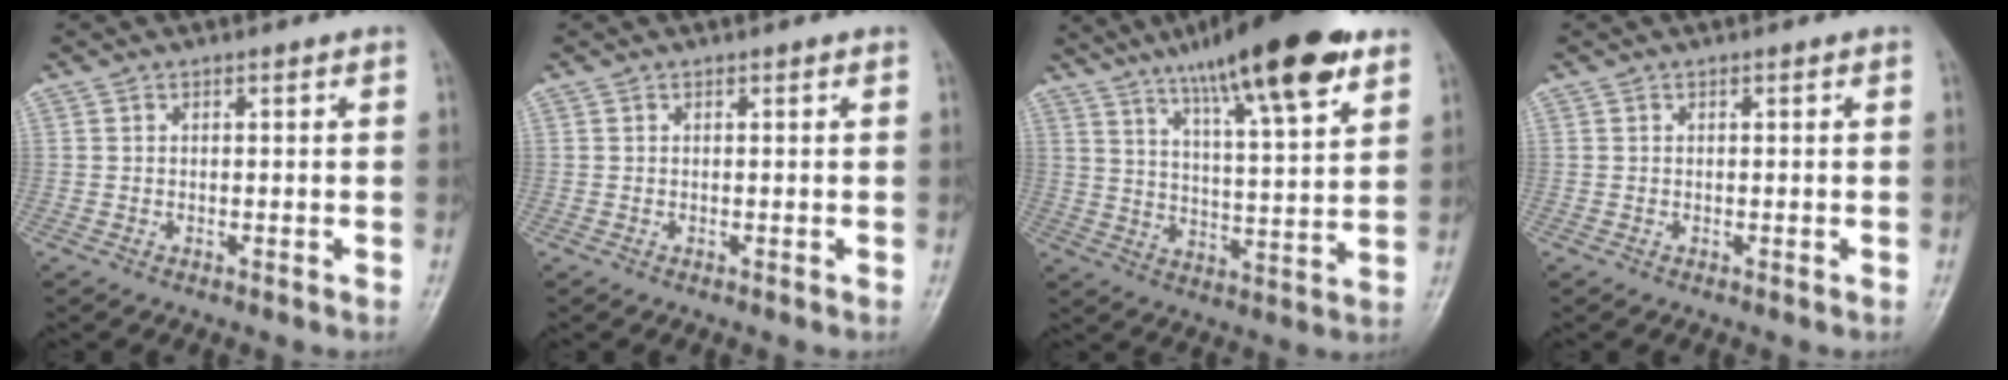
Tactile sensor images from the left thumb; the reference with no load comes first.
{"total": 0.0}
{"total": 20.3, "force": [13.0, 3.9, 15.1], "torque": [-0.220, -0.046, 0.206]}
{"total": 0.0}